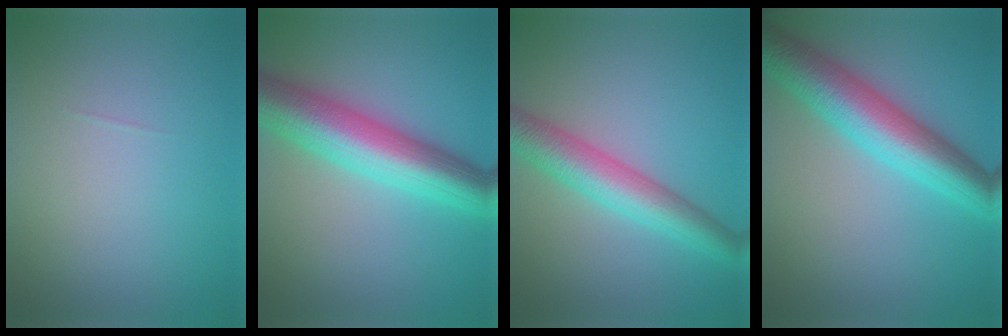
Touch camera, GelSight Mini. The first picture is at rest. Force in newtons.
{"total": 9.2, "press": 9.2, "slide": 0.4}
{"total": 5.7, "press": 5.7, "slide": 0.2}
{"total": 8.1, "press": 8.1, "slide": 0.1}